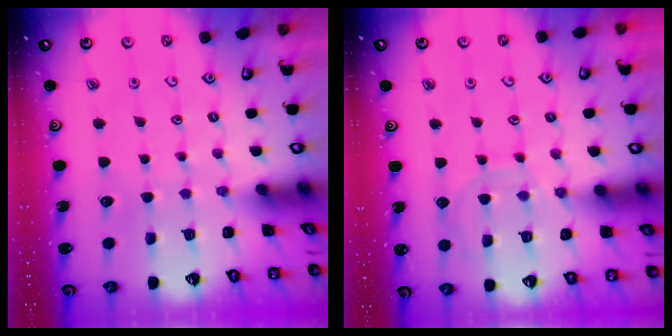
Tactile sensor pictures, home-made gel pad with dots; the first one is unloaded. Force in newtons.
{"total": 7.8, "press": 7.7, "slide": 0.6}